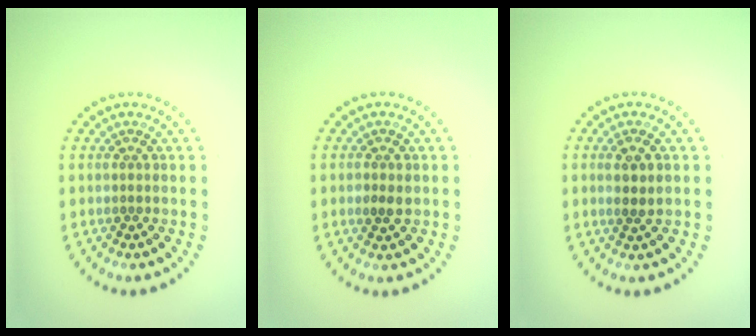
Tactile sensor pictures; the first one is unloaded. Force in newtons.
{"total": 1.5, "press": 1.5, "slide": 0.1}
{"total": 1.5, "press": 1.4, "slide": 0.6}